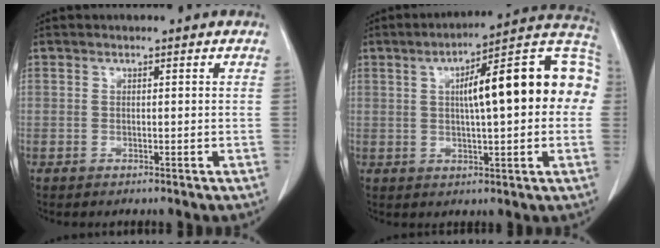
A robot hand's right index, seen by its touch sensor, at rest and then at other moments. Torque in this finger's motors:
{"motor_torque": [1.34, 0.74, 0.77, 0.14]}